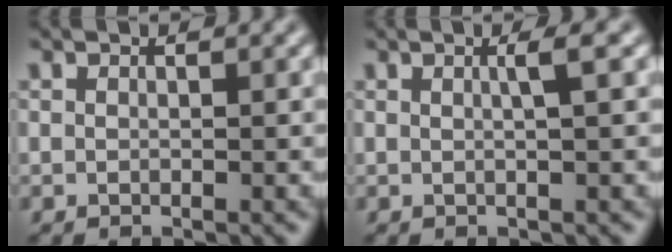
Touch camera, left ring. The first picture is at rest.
{"total": 1.8, "force": [0.4, 0.4, 1.7], "torque": [-0.023, 0.006, 0.001]}